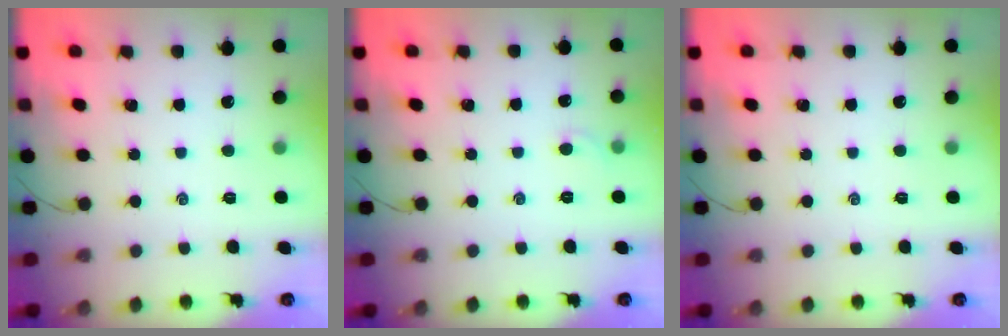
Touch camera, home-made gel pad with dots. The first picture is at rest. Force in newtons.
{"total": 2.7, "press": 2.5, "slide": 0.9}
{"total": 0.0}